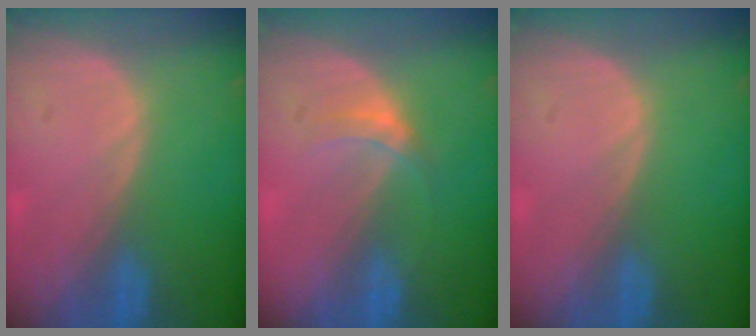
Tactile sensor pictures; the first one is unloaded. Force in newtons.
{"total": 2.9, "press": 2.5, "slide": 1.5}
{"total": 0.0}